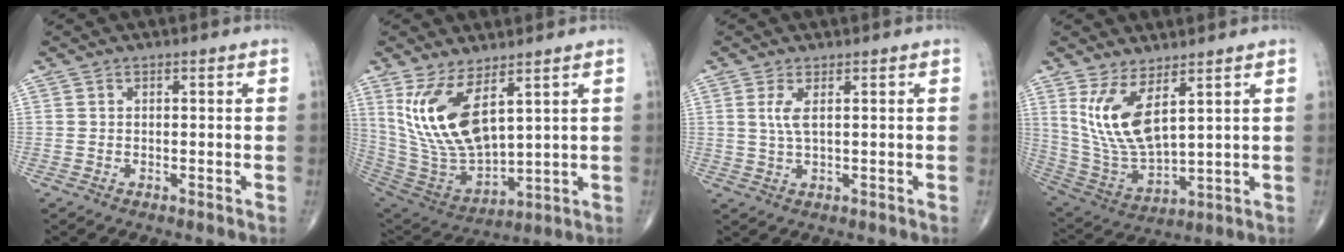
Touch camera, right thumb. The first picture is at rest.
{"total": 15.7, "force": [6.6, 6.7, 12.6], "torque": [-0.239, -0.036, 0.151]}
{"total": 3.1, "force": [1.0, 0.7, 2.8], "torque": [-0.066, -0.003, 0.025]}
{"total": 12.5, "force": [5.2, 4.8, 10.3], "torque": [-0.203, -0.040, 0.122]}